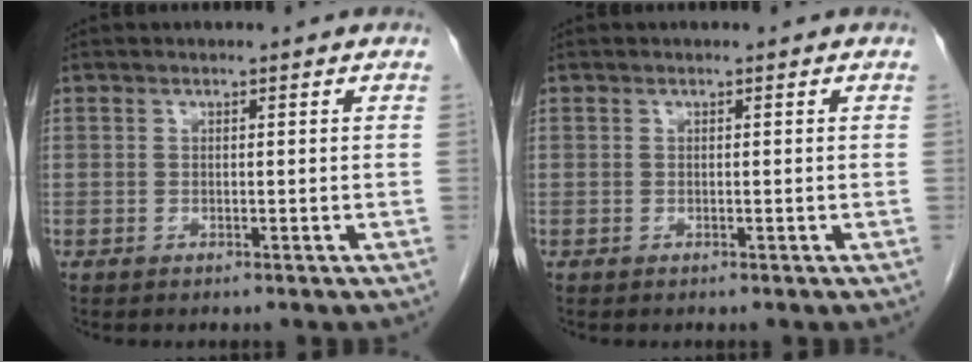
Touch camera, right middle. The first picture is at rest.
{"total": 0.0}